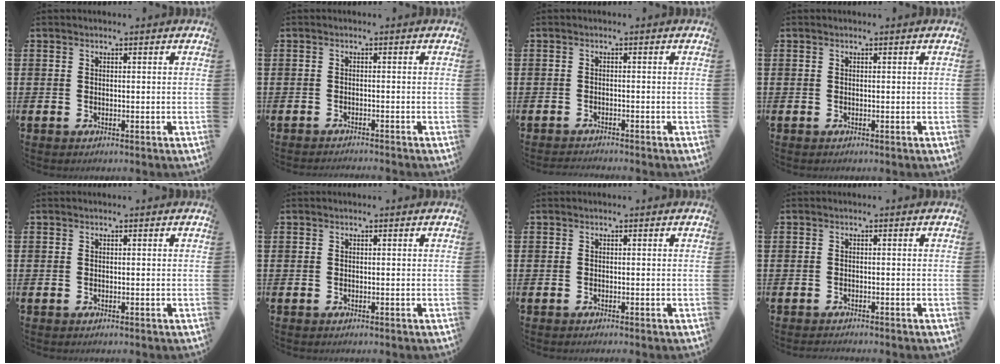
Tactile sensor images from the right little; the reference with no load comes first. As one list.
[{"total": 0.8, "force": [-0.8, -0.2, 0.0], "torque": [0.000, 0.000, -0.016]}, {"total": 1.0, "force": [-1.0, -0.1, 0.0], "torque": [-0.002, 0.001, -0.020]}, {"total": 0.0}, {"total": 0.0}, {"total": 0.0}, {"total": 0.0}, {"total": 0.5, "force": [-0.5, 0.0, 0.0], "torque": [-0.001, -0.002, -0.010]}]